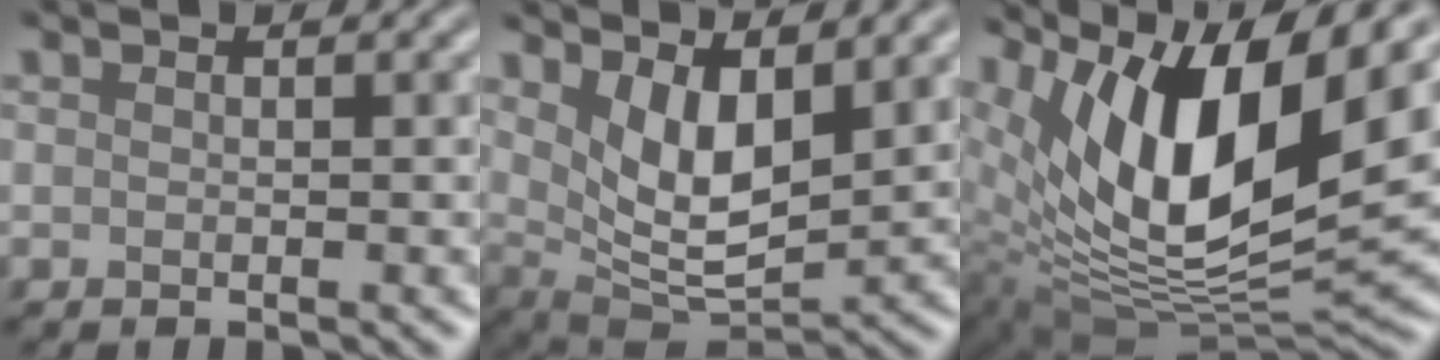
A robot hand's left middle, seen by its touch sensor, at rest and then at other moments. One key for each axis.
{"total": 5.9, "fx": 2.4, "fy": 2.6, "fz": 4.6, "tx": -0.095, "ty": -0.020, "tz": 0.047}
{"total": 14.0, "fx": 6.5, "fy": 5.2, "fz": 11.3, "tx": -0.200, "ty": 0.000, "tz": 0.116}